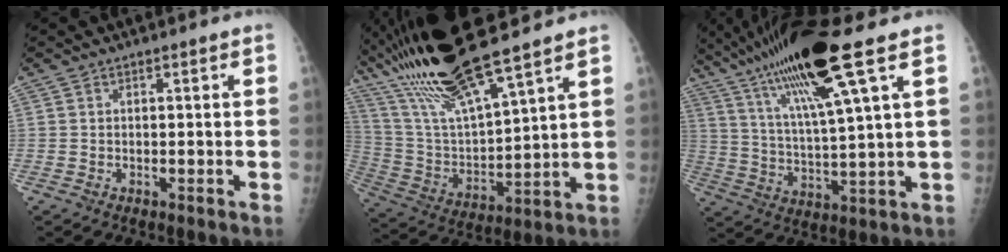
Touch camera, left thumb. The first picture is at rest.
{"total": 21.4, "force": [16.2, 2.7, 13.6], "torque": [-0.251, -0.055, 0.315]}
{"total": 19.3, "force": [10.9, 1.5, 15.9], "torque": [-0.290, -0.024, 0.199]}